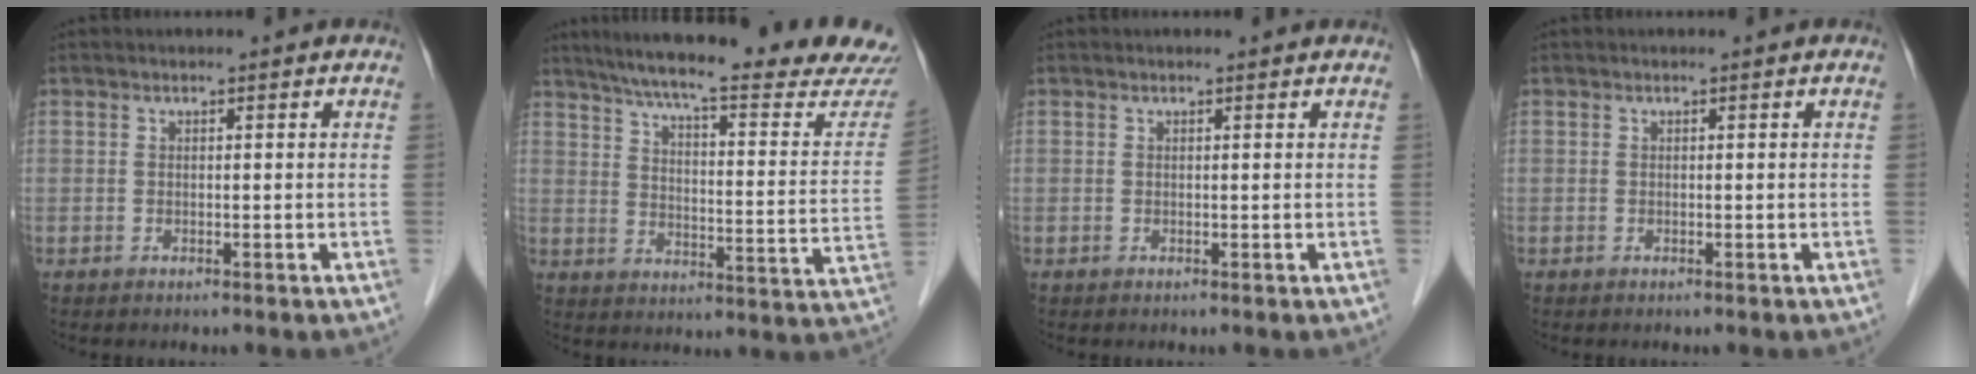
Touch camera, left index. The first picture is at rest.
{"total": 26.1, "force": [23.5, 0.8, 11.2], "torque": [-0.175, -0.069, 0.300]}
{"total": 0.6, "force": [0.6, 0.1, 0.1], "torque": [-0.008, 0.004, 0.005]}
{"total": 0.0}